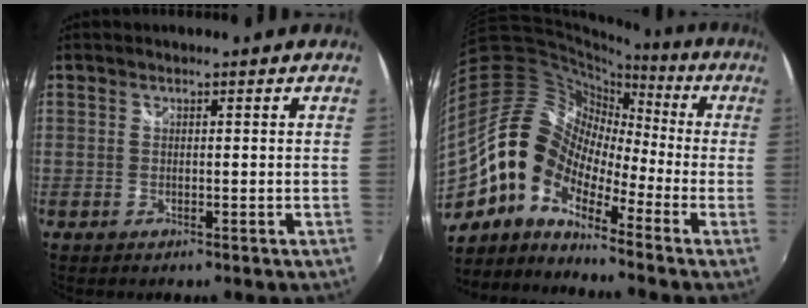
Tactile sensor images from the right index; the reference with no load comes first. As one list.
[{"total": 12.7, "force": [-7.0, 7.5, 7.5], "torque": [-0.126, 0.021, -0.158]}]